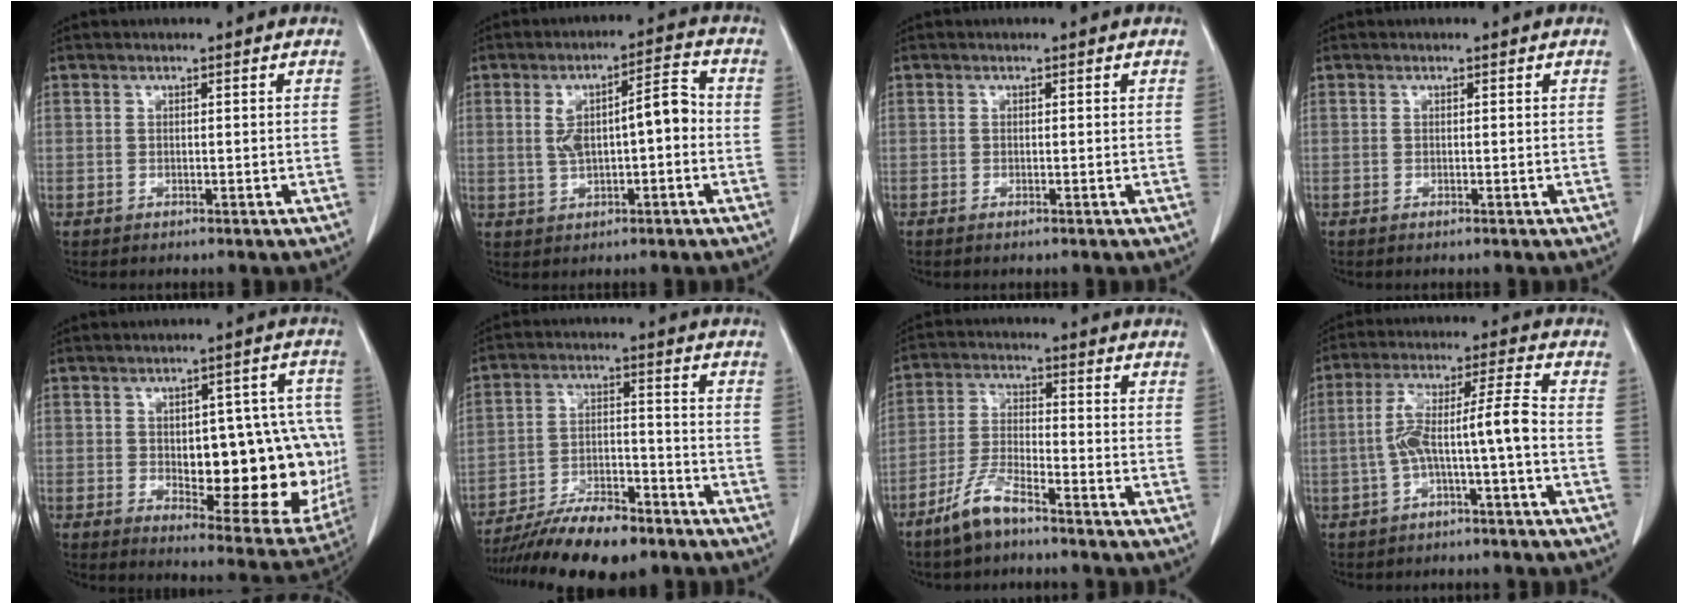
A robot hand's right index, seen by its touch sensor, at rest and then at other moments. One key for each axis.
{"total": 8.1, "fx": -0.1, "fy": 2.4, "fz": 7.7, "tx": -0.136, "ty": 0.030, "tz": 0.004}
{"total": 0.5, "fx": -0.4, "fy": 0.0, "fz": 0.4, "tx": -0.010, "ty": -0.002, "tz": -0.007}
{"total": 0.0}
{"total": 19.8, "fx": -1.4, "fy": 8.0, "fz": 18.0, "tx": -0.174, "ty": 0.022, "tz": 0.011}
{"total": 13.3, "fx": -10.9, "fy": 3.5, "fz": 6.8, "tx": -0.112, "ty": 0.000, "tz": -0.182}
{"total": 6.8, "fx": -5.2, "fy": 1.2, "fz": 4.2, "tx": -0.096, "ty": -0.011, "tz": -0.106}
{"total": 8.0, "fx": -2.2, "fy": -0.2, "fz": 7.7, "tx": -0.145, "ty": 0.033, "tz": -0.035}